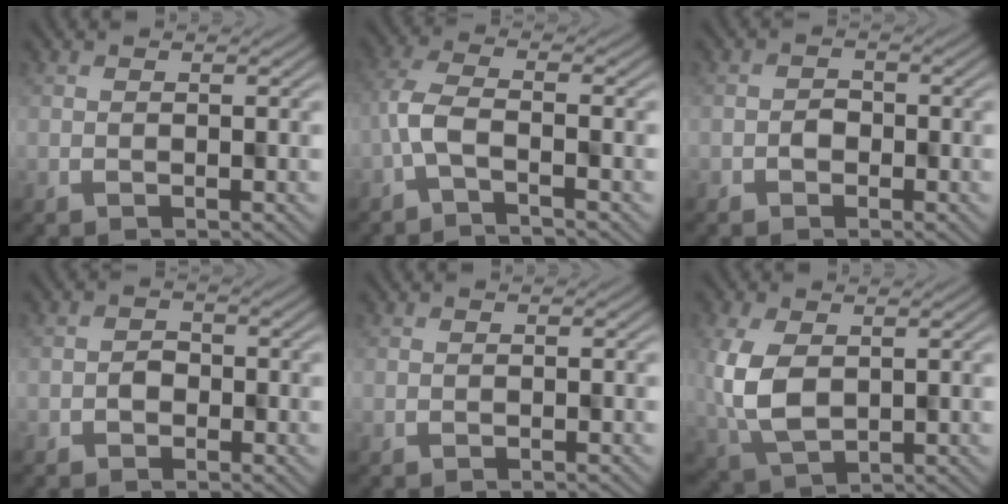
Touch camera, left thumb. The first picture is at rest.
{"total": 4.4, "force": [-2.0, 1.4, 3.6], "torque": [-0.078, 0.003, -0.052]}
{"total": 1.2, "force": [-0.3, 1.1, 0.3], "torque": [-0.004, 0.002, -0.009]}
{"total": 1.2, "force": [-0.4, 1.1, 0.3], "torque": [-0.004, 0.002, -0.011]}
{"total": 0.0}
{"total": 7.6, "force": [0.4, 5.1, 5.6], "torque": [-0.145, -0.023, 0.015]}